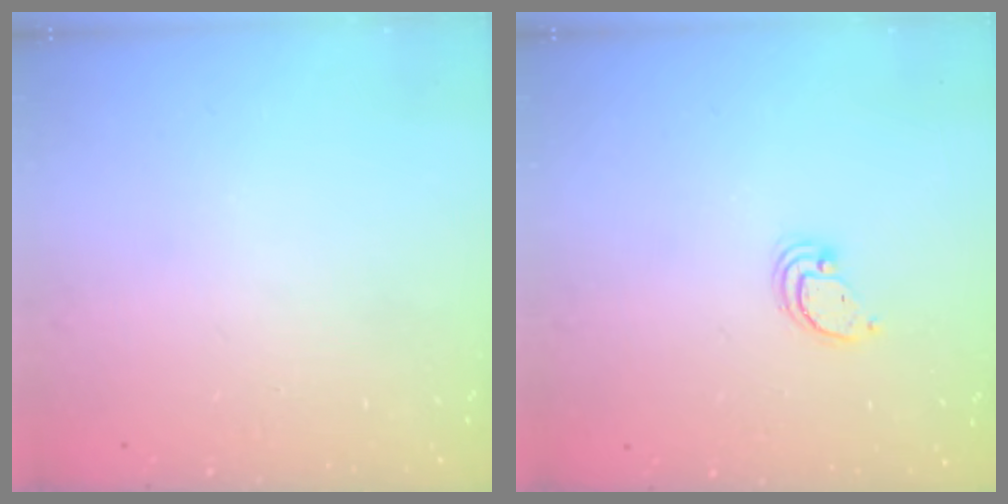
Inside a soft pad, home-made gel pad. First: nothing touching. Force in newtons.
{"total": 2.6, "press": 2.6, "slide": 0.2}